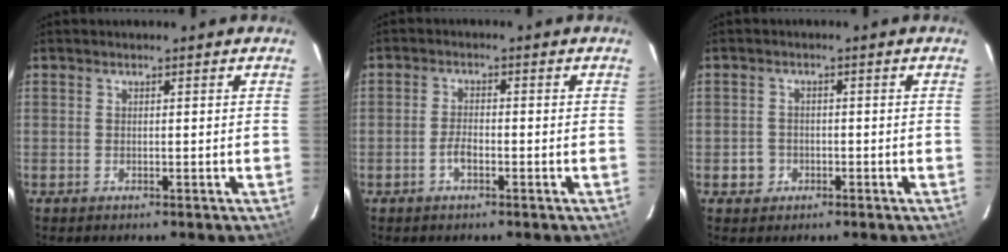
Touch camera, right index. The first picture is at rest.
{"total": 2.7, "force": [-1.4, 1.1, 2.1], "torque": [-0.047, 0.005, -0.028]}
{"total": 2.9, "force": [-1.0, 2.6, 0.5], "torque": [-0.013, 0.006, -0.014]}